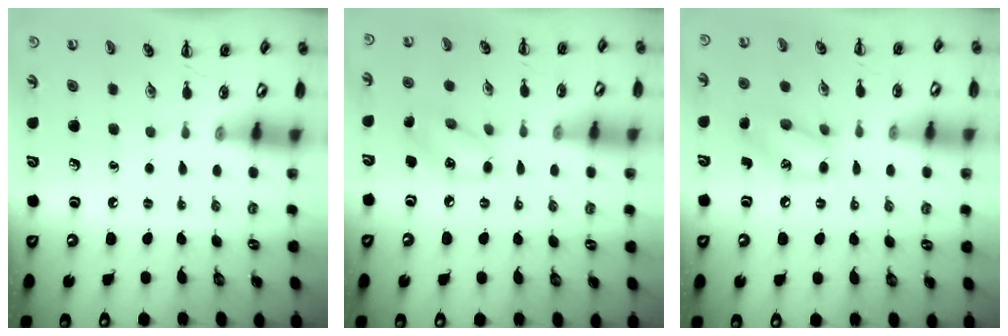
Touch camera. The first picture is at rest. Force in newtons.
{"total": 7.9, "press": 7.9, "slide": 0.4}
{"total": 11.6, "press": 11.4, "slide": 2.1}